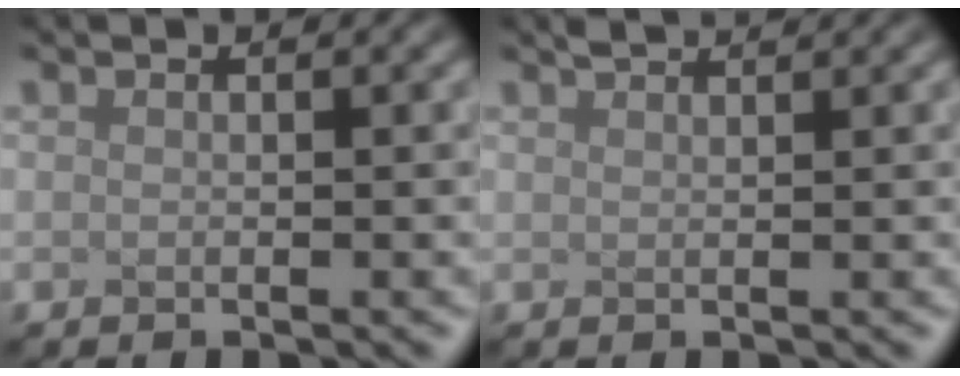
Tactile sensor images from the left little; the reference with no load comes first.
{"total": 2.0, "force": [1.8, 0.3, 0.7], "torque": [-0.004, 0.012, 0.013]}